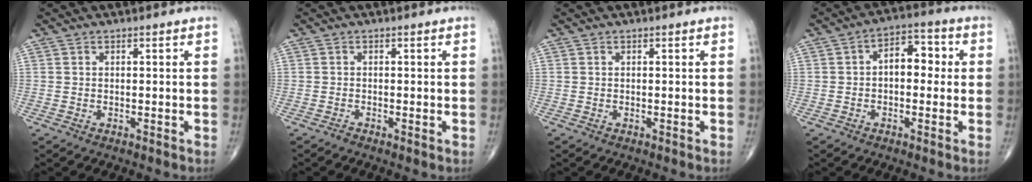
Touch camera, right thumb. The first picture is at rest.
{"total": 0.6, "force": [-0.4, 0.1, 0.5], "torque": [-0.013, -0.003, -0.013]}
{"total": 0.0}
{"total": 7.1, "force": [0.4, 4.4, 5.6], "torque": [-0.054, 0.026, -0.005]}